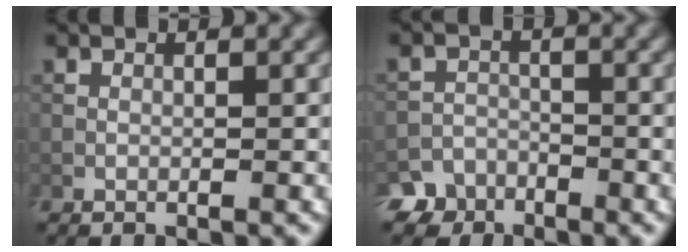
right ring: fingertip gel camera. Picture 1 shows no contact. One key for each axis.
{"total": 4.8, "fx": -3.9, "fy": 2.7, "fz": 0.2, "tx": 0.013, "ty": 0.000, "tz": -0.058}